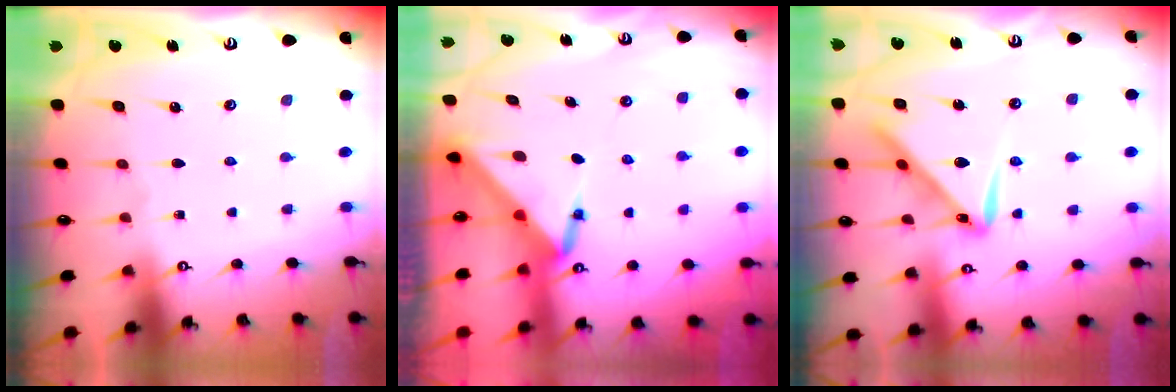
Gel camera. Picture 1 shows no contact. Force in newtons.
{"total": 3.6, "press": 3.6, "slide": 0.2}
{"total": 13.5, "press": 13.5, "slide": 0.7}